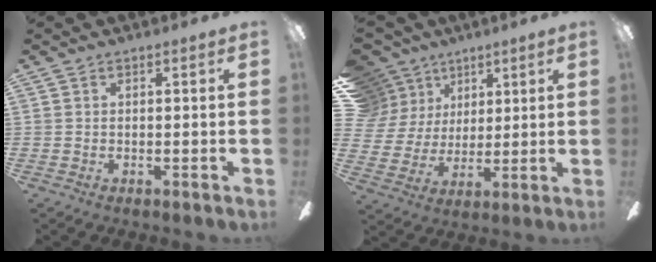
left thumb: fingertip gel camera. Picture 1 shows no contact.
{"total": 11.5, "force": [7.0, 9.0, 2.0], "torque": [-0.063, -0.042, 0.143]}